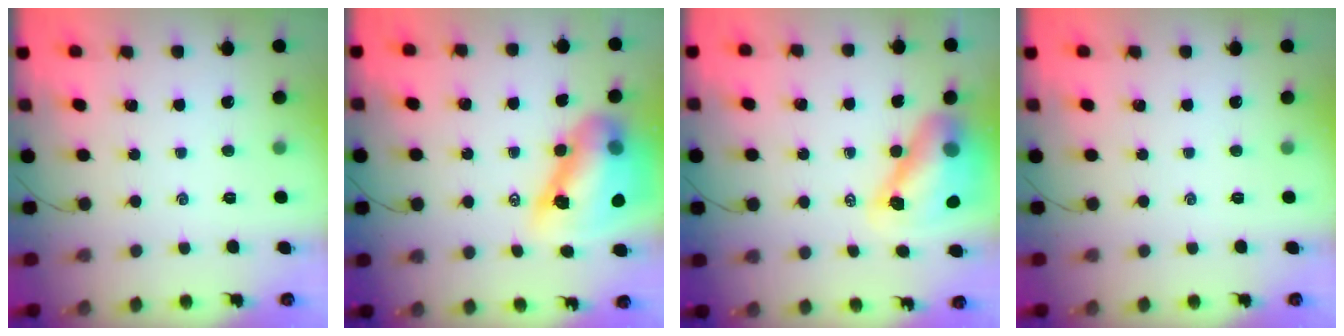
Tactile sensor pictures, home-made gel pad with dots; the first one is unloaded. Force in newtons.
{"total": 16.6, "press": 16.0, "slide": 4.6}
{"total": 14.1, "press": 13.4, "slide": 4.4}
{"total": 0.0}